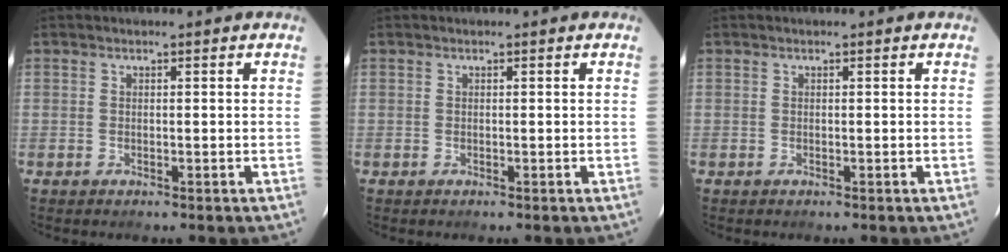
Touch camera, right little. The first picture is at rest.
{"total": 0.0}
{"total": 0.0}